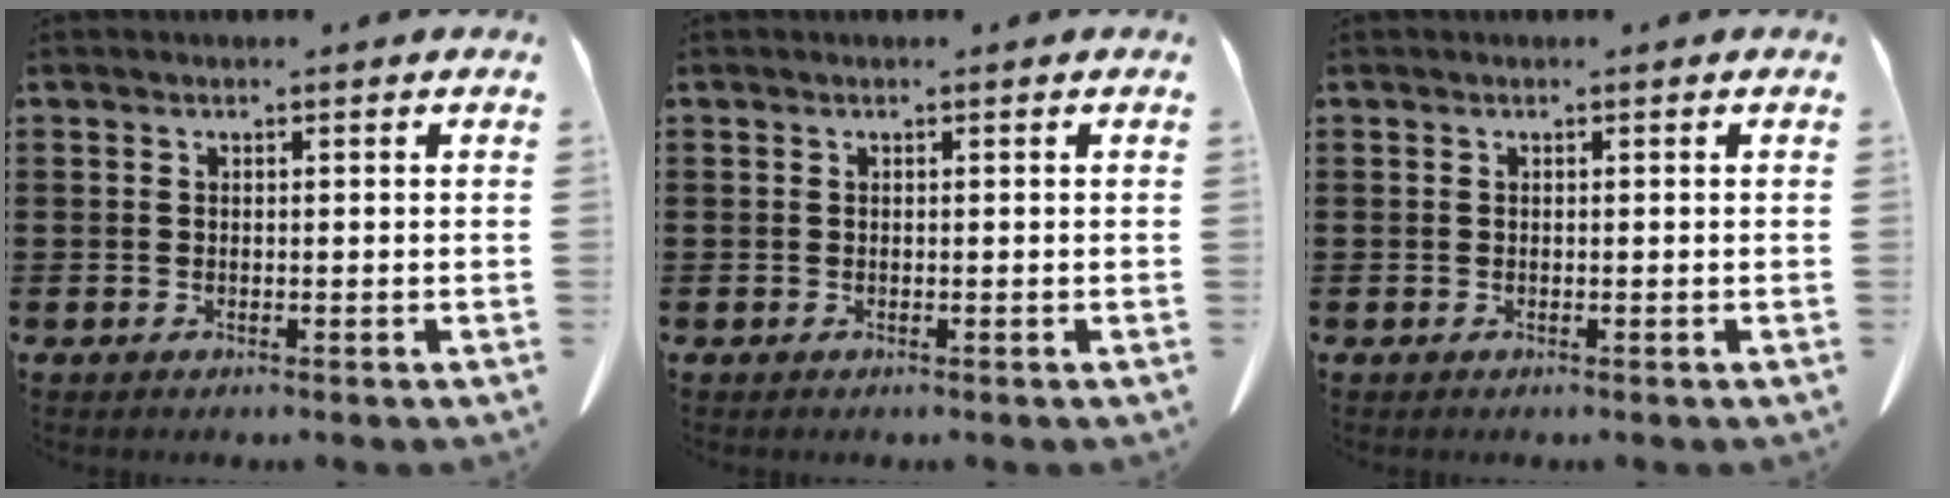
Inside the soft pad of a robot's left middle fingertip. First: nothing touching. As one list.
[{"total": 0.0}, {"total": 0.0}]